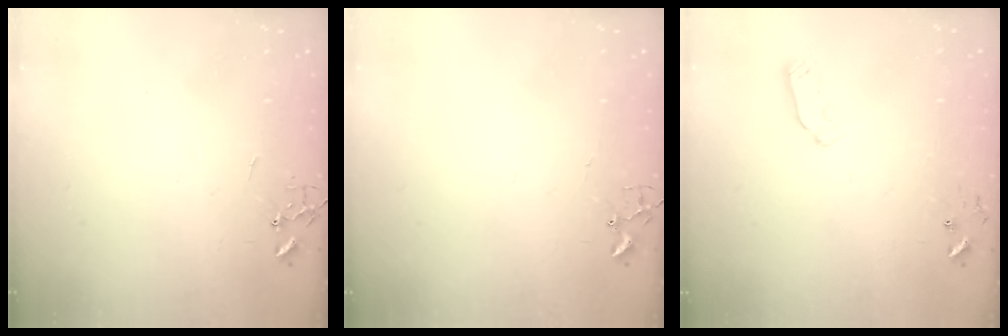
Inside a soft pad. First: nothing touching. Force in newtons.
{"total": 1.8, "press": 1.8, "slide": 0.2}
{"total": 5.6, "press": 5.6, "slide": 0.3}